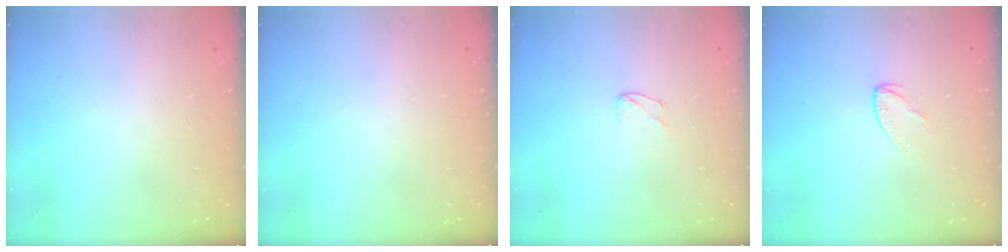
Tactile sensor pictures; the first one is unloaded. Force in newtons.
{"total": 0.0}
{"total": 3.0, "press": 3.0, "slide": 0.3}
{"total": 4.5, "press": 4.5, "slide": 0.4}